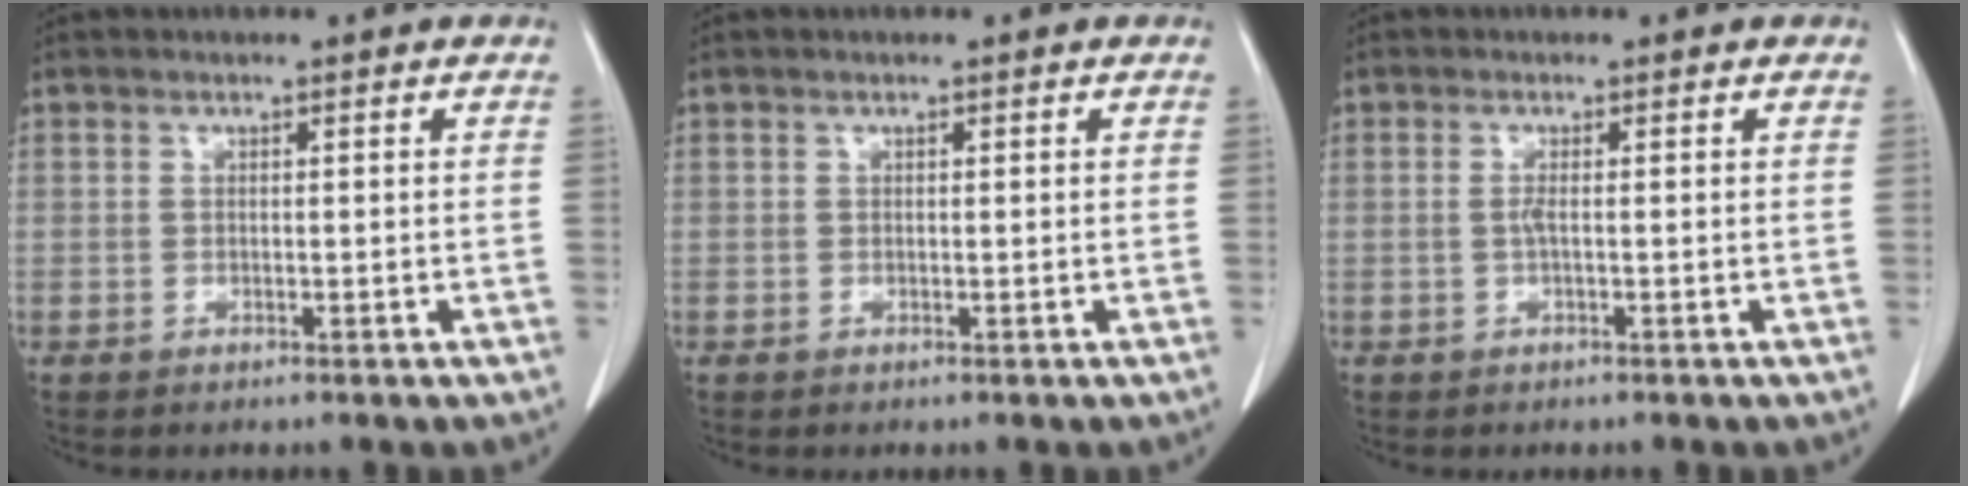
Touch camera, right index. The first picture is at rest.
{"total": 0.0}
{"total": 1.1, "force": [-0.2, -0.1, 1.1], "torque": [-0.026, -0.001, -0.004]}